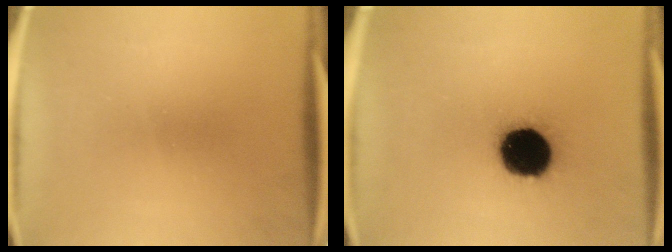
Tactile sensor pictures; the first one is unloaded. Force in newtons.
{"total": 18.6}